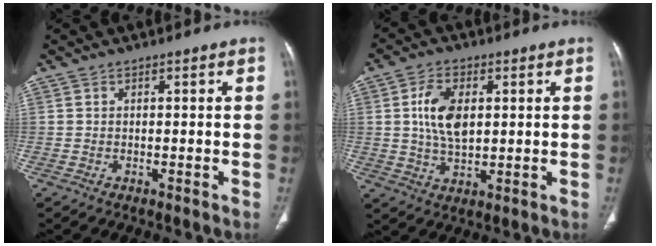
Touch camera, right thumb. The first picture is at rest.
{"total": 8.6, "force": [1.6, 5.1, 6.8], "torque": [-0.122, -0.004, 0.033]}